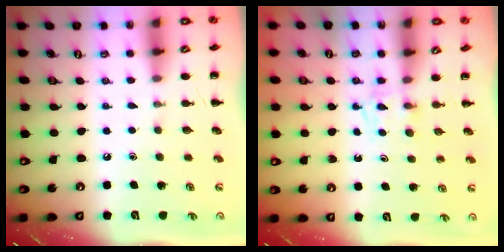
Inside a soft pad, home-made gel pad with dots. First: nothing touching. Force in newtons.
{"total": 2.4, "press": 2.1, "slide": 1.1}